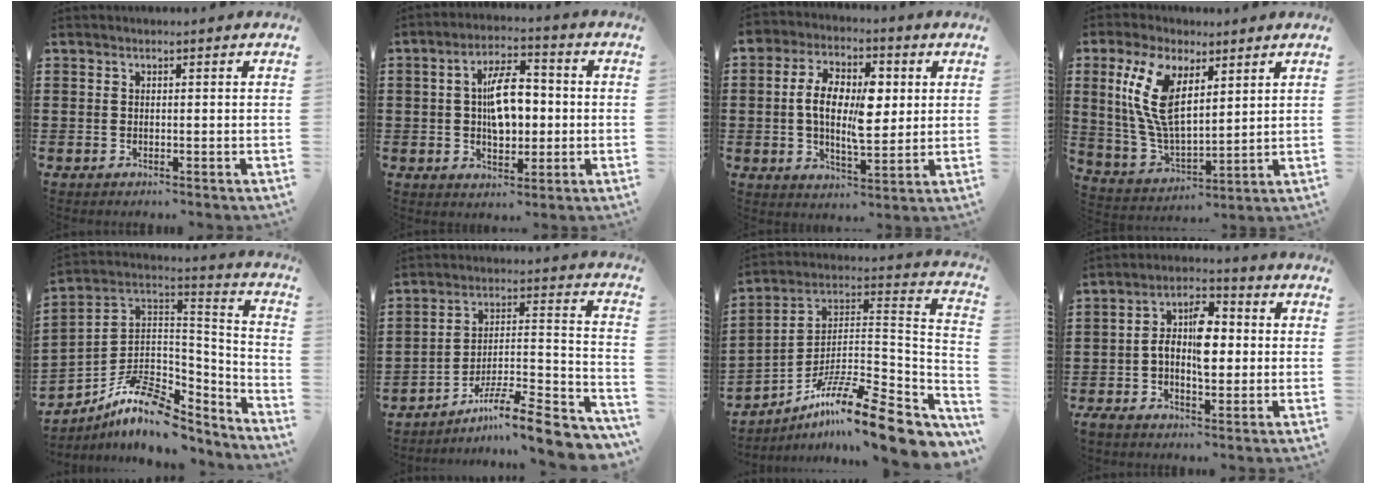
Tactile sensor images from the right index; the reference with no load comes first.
{"total": 8.5, "force": [0.5, 4.1, 7.5], "torque": [-0.133, 0.005, 0.004]}
{"total": 10.0, "force": [1.2, 5.3, 8.4], "torque": [-0.171, 0.008, 0.019]}
{"total": 11.6, "force": [4.9, 5.2, 9.1], "torque": [-0.205, -0.005, 0.092]}
{"total": 11.0, "force": [-7.5, 5.1, 6.2], "torque": [-0.132, 0.018, -0.143]}
{"total": 9.9, "force": [-7.9, 1.0, 5.9], "torque": [-0.081, 0.012, -0.152]}
{"total": 14.5, "force": [-10.2, 1.7, 10.2], "torque": [-0.174, 0.013, -0.187]}
{"total": 7.8, "force": [0.0, 3.7, 6.8], "torque": [-0.117, 0.003, -0.003]}